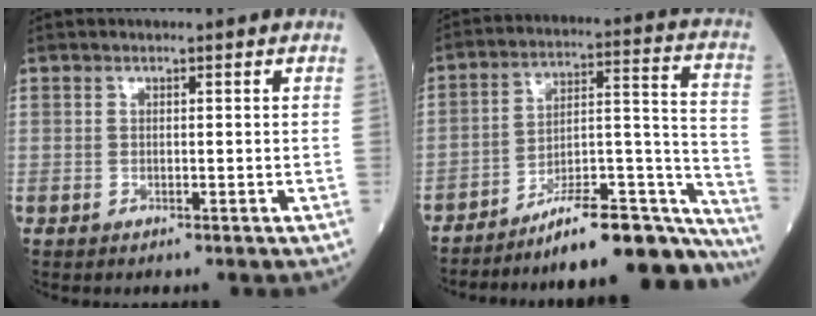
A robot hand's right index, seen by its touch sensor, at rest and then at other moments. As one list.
[{"total": 22.0, "force": [-19.9, 2.8, 9.1], "torque": [-0.064, 0.056, -0.288]}]